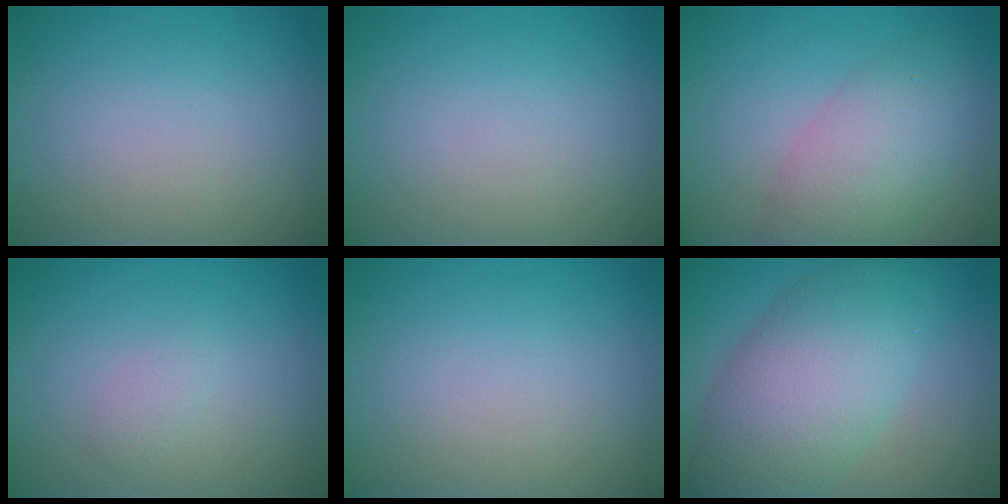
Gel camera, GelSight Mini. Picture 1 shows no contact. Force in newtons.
{"total": 0.0}
{"total": 5.9, "press": 5.9, "slide": 0.4}
{"total": 1.0, "press": 1.0, "slide": 0.1}
{"total": 0.0}
{"total": 9.3, "press": 9.3, "slide": 0.4}